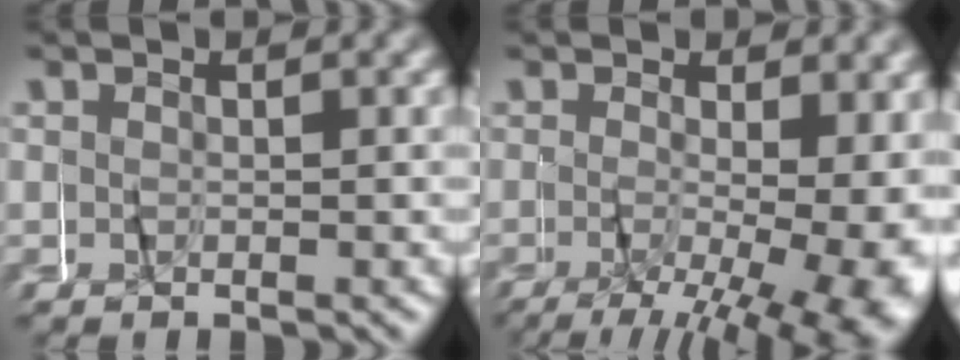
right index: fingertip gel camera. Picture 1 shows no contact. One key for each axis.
{"total": 6.9, "fx": -1.6, "fy": 1.9, "fz": 6.5, "tx": -0.078, "ty": -0.023, "tz": -0.015}